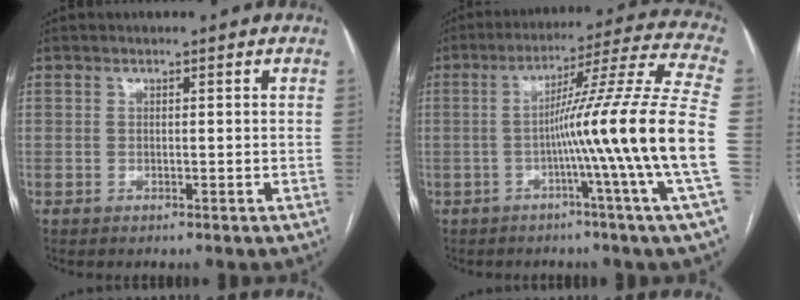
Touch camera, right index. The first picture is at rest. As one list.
[{"total": 19.5, "force": [-3.4, -3.6, 18.8], "torque": [-0.264, -0.005, -0.072]}]